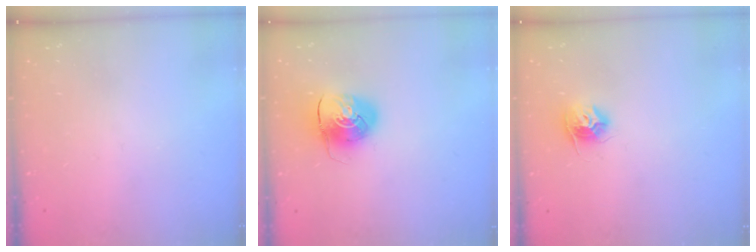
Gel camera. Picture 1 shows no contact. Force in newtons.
{"total": 9.1, "press": 9.0, "slide": 0.8}
{"total": 9.6, "press": 9.6, "slide": 0.6}